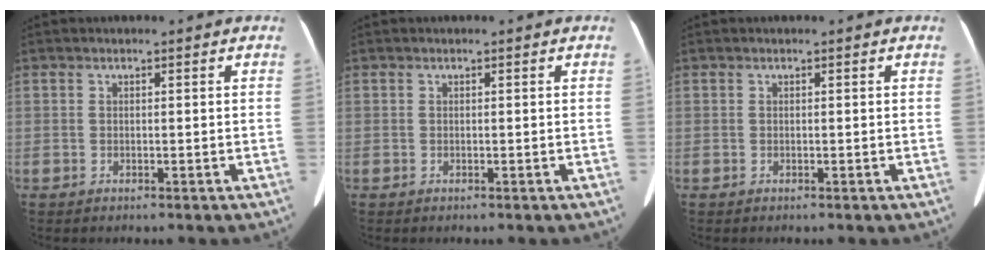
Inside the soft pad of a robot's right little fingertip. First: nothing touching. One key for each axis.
{"total": 0.0}
{"total": 0.0}